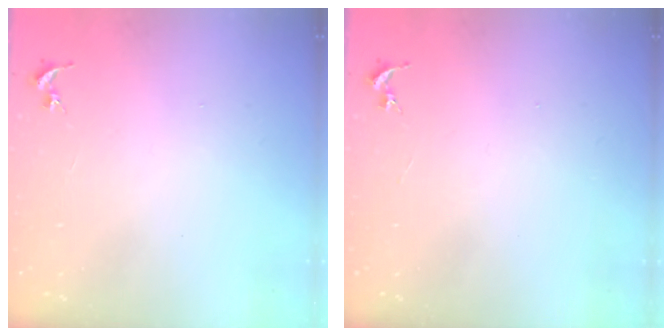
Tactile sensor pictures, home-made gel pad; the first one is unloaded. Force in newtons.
{"total": 0.0}